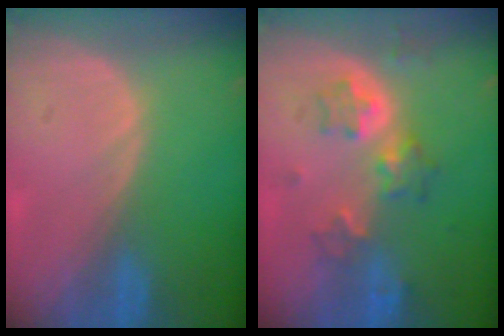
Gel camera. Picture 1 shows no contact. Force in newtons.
{"total": 6.4, "press": 5.7, "slide": 3.0}